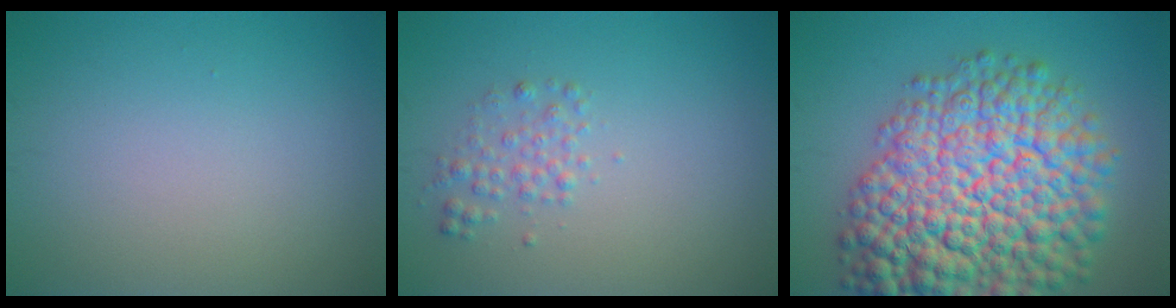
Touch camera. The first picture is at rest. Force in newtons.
{"total": 1.6, "press": 1.6, "slide": 0.0}
{"total": 15.4, "press": 15.4, "slide": 0.6}